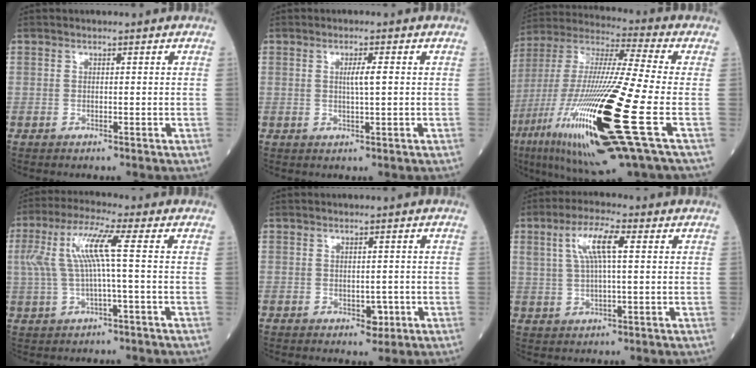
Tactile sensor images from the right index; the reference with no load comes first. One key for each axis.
{"total": 2.4, "fx": 0.3, "fy": 0.0, "fz": 2.4, "tx": -0.042, "ty": 0.000, "tz": 0.006}
{"total": 27.9, "fx": -9.3, "fy": 2.1, "fz": 26.2, "tx": -0.532, "ty": -0.058, "tz": -0.172}
{"total": 8.2, "fx": 0.9, "fy": 0.2, "fz": 8.2, "tx": -0.179, "ty": 0.028, "tz": 0.019}
{"total": 2.1, "fx": -0.6, "fy": 1.3, "fz": 1.5, "tx": -0.015, "ty": 0.001, "tz": -0.004}
{"total": 6.9, "fx": 2.2, "fy": 1.3, "fz": 6.4, "tx": -0.130, "ty": 0.015, "tz": 0.043}